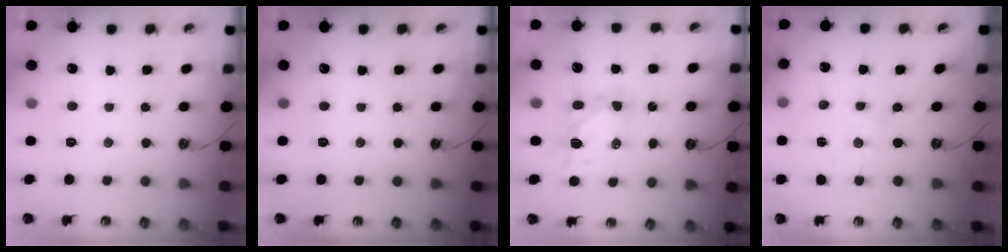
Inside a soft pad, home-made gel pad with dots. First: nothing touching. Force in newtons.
{"total": 0.0}
{"total": 5.6, "press": 5.6, "slide": 0.5}
{"total": 0.0}